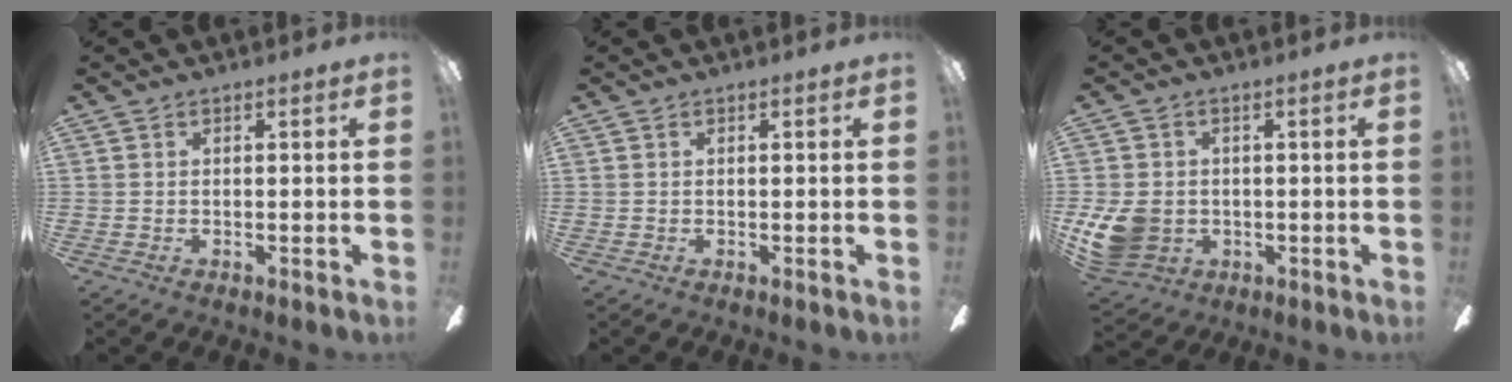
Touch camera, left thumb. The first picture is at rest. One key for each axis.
{"total": 0.0}
{"total": 9.0, "fx": -0.9, "fy": 7.7, "fz": 4.6, "tx": -0.104, "ty": 0.004, "tz": -0.013}